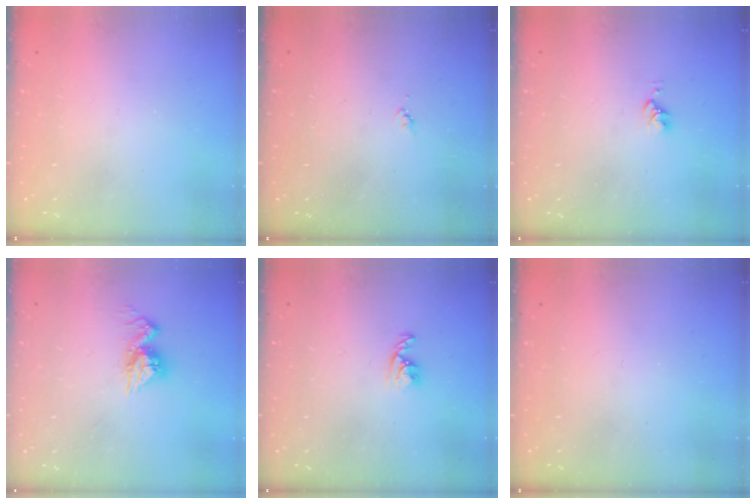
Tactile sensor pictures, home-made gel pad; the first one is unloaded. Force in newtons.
{"total": 3.4, "press": 3.4, "slide": 0.5}
{"total": 2.8, "press": 2.8, "slide": 0.4}
{"total": 9.3, "press": 9.3, "slide": 0.6}
{"total": 4.3, "press": 4.2, "slide": 0.8}
{"total": 0.0}